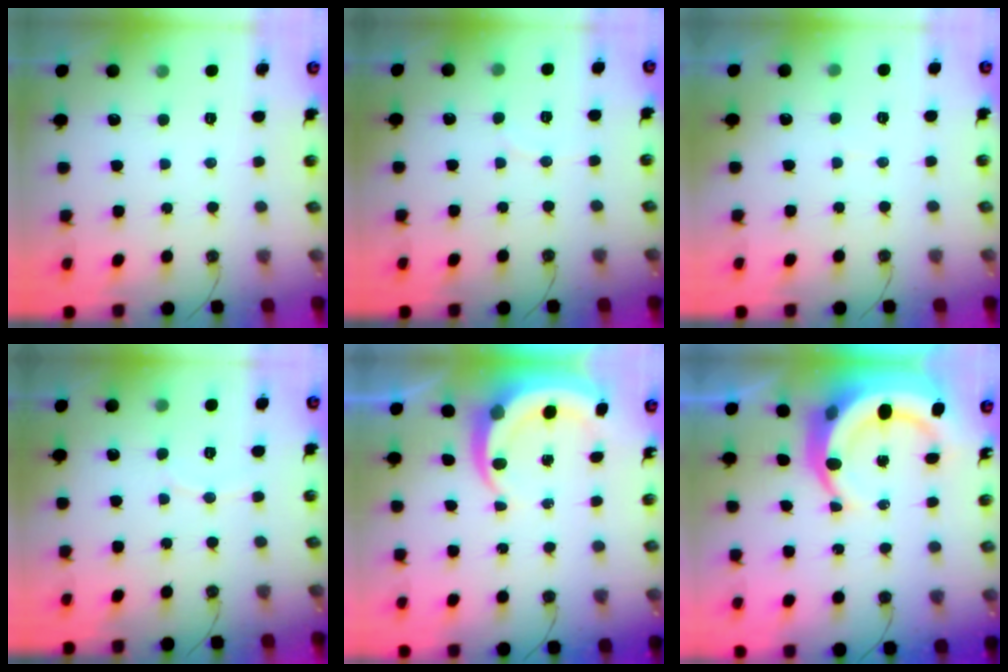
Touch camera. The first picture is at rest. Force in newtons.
{"total": 1.8, "press": 1.8, "slide": 0.2}
{"total": 2.6, "press": 2.0, "slide": 1.6}
{"total": 3.8, "press": 3.8, "slide": 0.4}
{"total": 6.3, "press": 6.3, "slide": 0.8}
{"total": 13.6, "press": 13.4, "slide": 2.5}